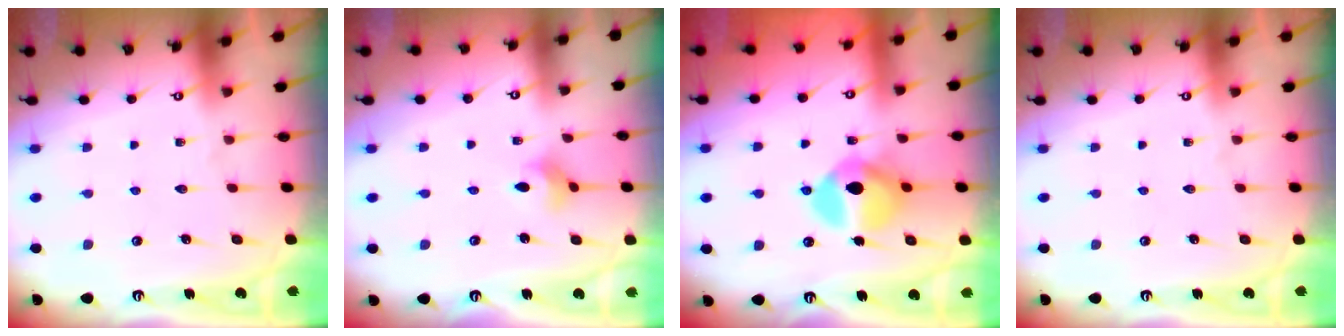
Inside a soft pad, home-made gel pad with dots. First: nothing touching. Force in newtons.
{"total": 2.7, "press": 2.6, "slide": 0.5}
{"total": 12.7, "press": 12.7, "slide": 0.5}
{"total": 0.0}